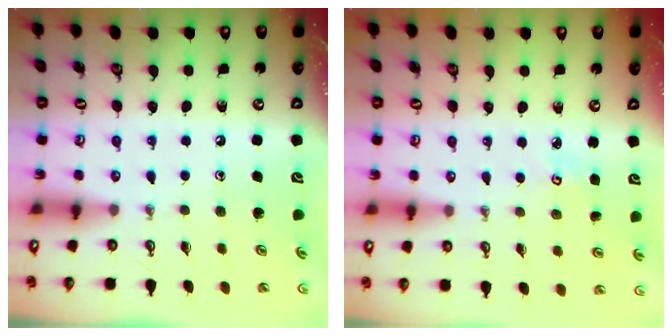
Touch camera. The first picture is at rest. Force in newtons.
{"total": 2.8, "press": 2.8, "slide": 0.3}